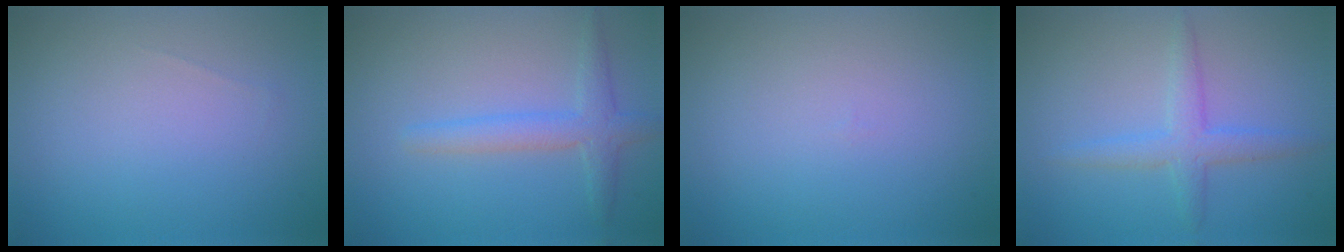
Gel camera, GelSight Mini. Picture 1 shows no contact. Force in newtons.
{"total": 2.8, "press": 2.8, "slide": 0.2}
{"total": 0.0}
{"total": 2.7, "press": 2.7, "slide": 0.1}